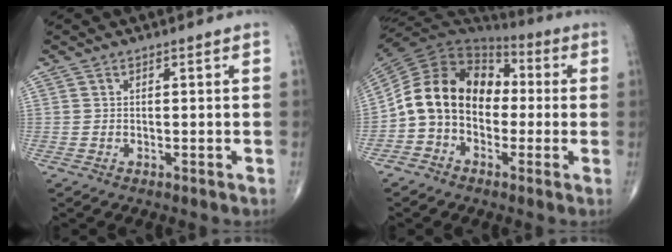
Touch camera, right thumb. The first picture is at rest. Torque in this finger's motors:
{"motor_torque": [2.42, 2.42, 0.89, -0.45, 0.42]}